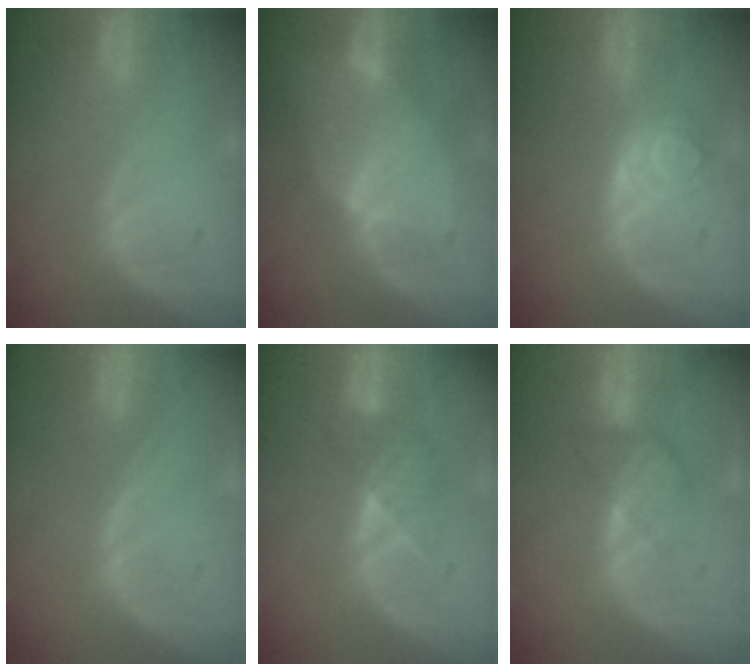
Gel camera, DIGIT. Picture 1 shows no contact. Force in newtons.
{"total": 6.5, "press": 5.7, "slide": 3.2}
{"total": 3.9, "press": 3.7, "slide": 1.3}
{"total": 0.0}
{"total": 4.0, "press": 3.6, "slide": 1.7}
{"total": 4.3, "press": 3.7, "slide": 2.1}